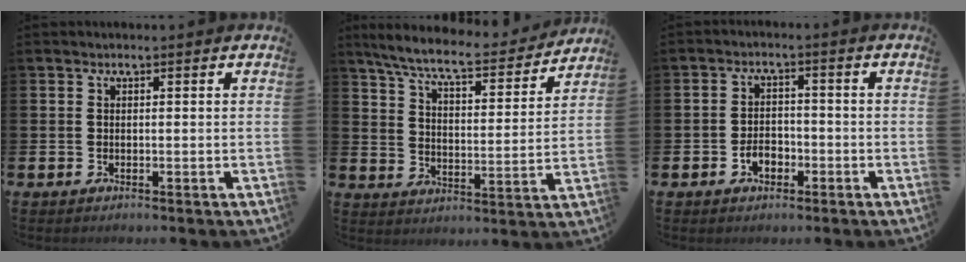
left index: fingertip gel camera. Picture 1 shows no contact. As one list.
[{"total": 8.0, "force": [7.3, 0.9, 3.3], "torque": [-0.095, -0.047, 0.123]}, {"total": 3.0, "force": [-1.4, 2.0, 1.7], "torque": [-0.024, 0.000, -0.032]}]